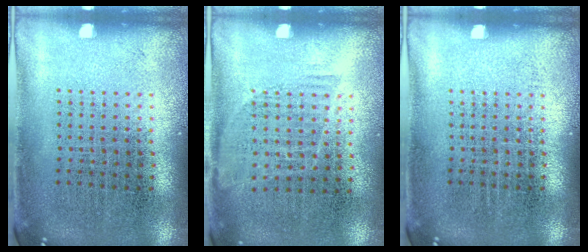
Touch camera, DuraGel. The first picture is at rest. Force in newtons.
{"total": 1.1, "press": 0.8, "slide": 0.6}
{"total": 0.0}